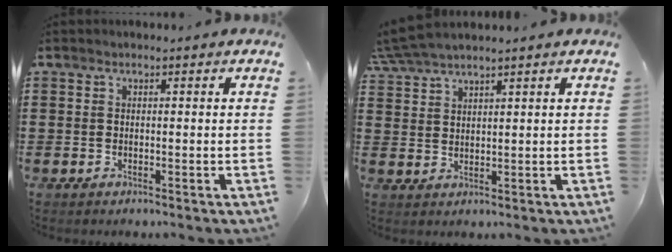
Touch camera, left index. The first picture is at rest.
{"total": 4.4, "force": [4.1, 0.1, 1.7], "torque": [-0.046, -0.006, 0.075]}